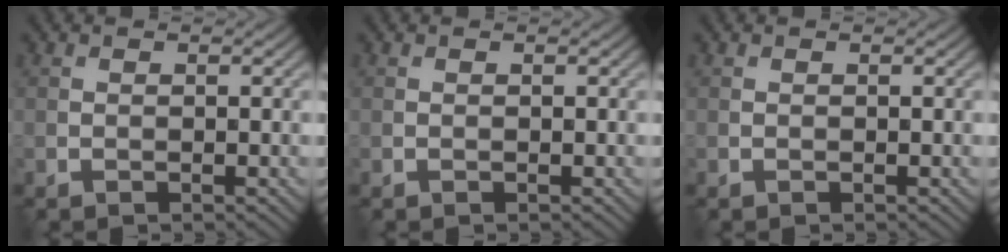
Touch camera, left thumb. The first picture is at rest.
{"total": 0.0}
{"total": 0.0}